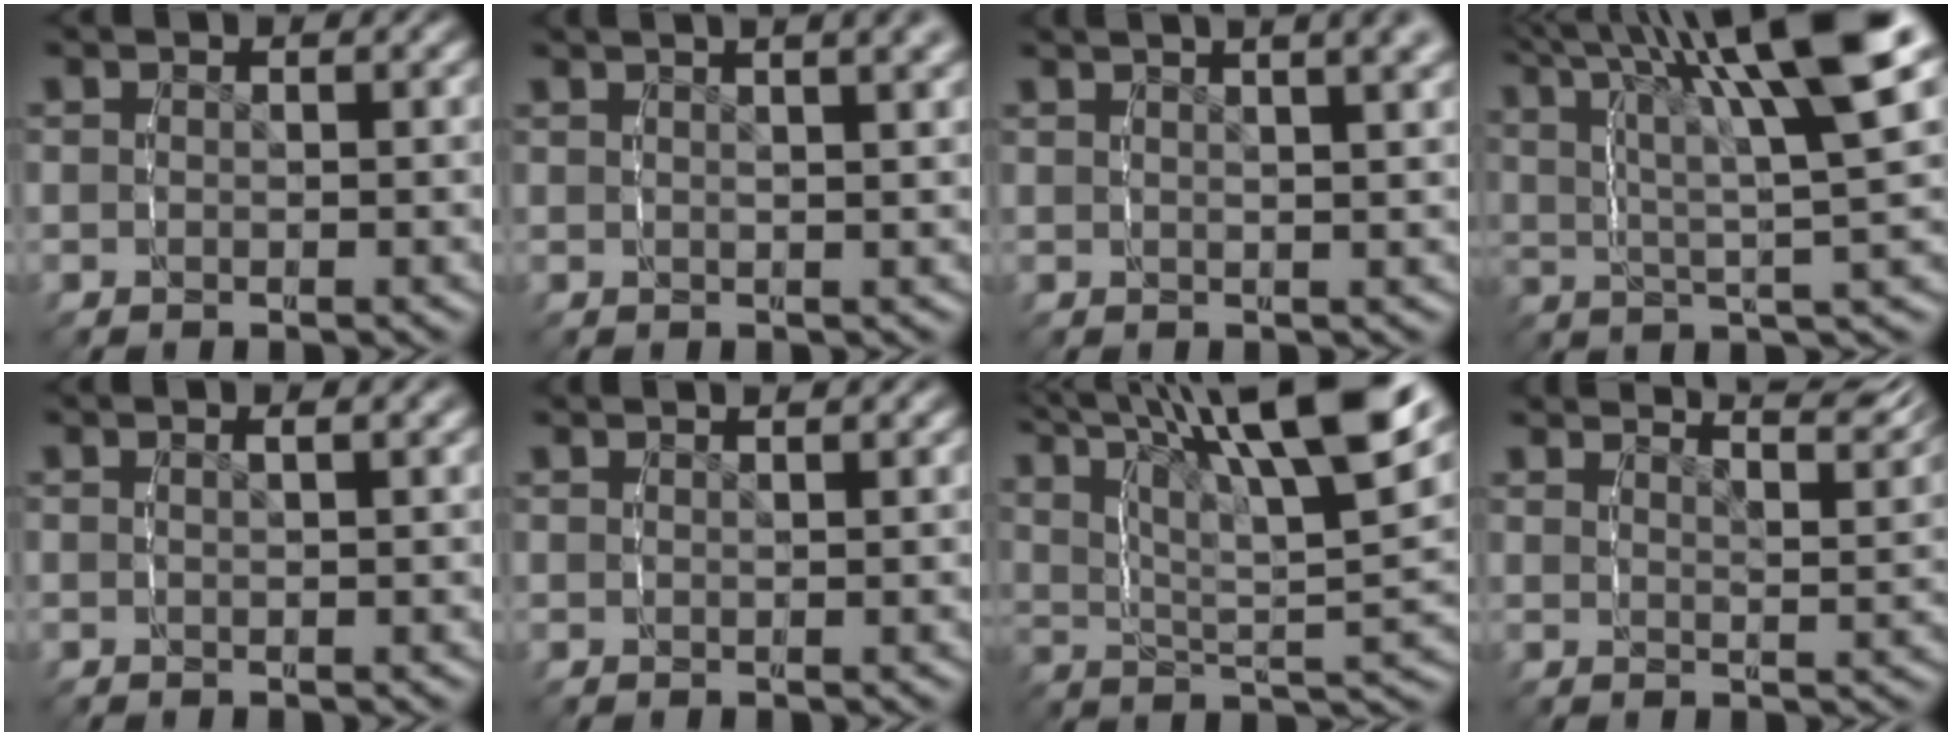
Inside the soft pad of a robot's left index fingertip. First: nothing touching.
{"total": 4.5, "force": [2.9, 0.5, 3.4], "torque": [-0.033, 0.021, 0.040]}
{"total": 5.4, "force": [3.5, 0.9, 4.1], "torque": [-0.042, 0.023, 0.048]}
{"total": 9.2, "force": [4.0, 2.5, 7.9], "torque": [-0.114, 0.006, 0.057]}
{"total": 0.9, "force": [0.2, -0.8, 0.4], "torque": [-0.008, 0.004, 0.005]}
{"total": 1.3, "force": [0.9, -0.9, 0.1], "torque": [0.005, 0.003, 0.017]}
{"total": 11.4, "force": [6.0, 3.6, 9.1], "torque": [-0.128, 0.009, 0.088]}
{"total": 6.8, "force": [5.8, 1.0, 3.4], "torque": [-0.039, 0.011, 0.086]}